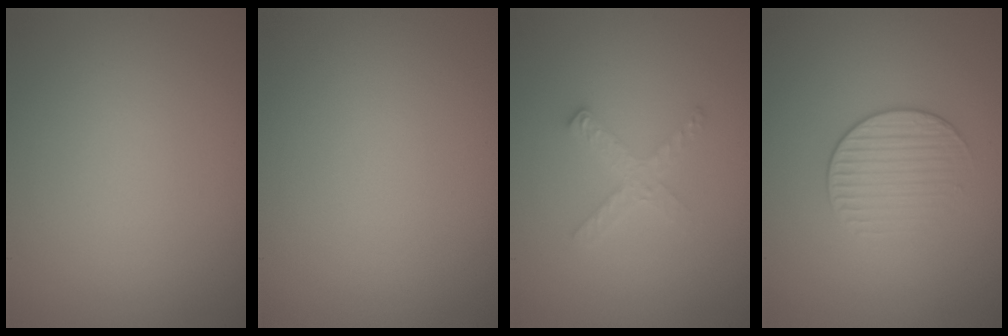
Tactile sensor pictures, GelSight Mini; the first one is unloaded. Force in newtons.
{"total": 0.0}
{"total": 2.0, "press": 2.0, "slide": 0.2}
{"total": 2.0, "press": 1.4, "slide": 1.4}